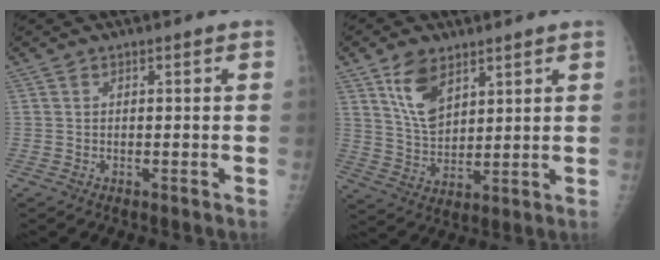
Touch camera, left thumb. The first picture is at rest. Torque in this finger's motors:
{"motor_torque": [1.06, 0.99, 0.88, -0.56, 0.24]}